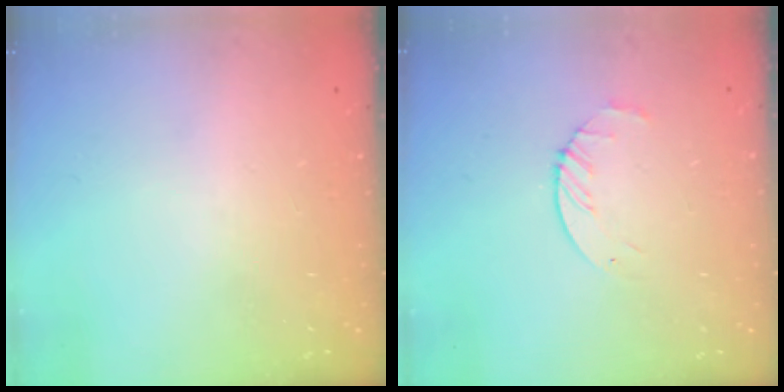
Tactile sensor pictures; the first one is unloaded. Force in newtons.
{"total": 3.1, "press": 3.1, "slide": 0.4}